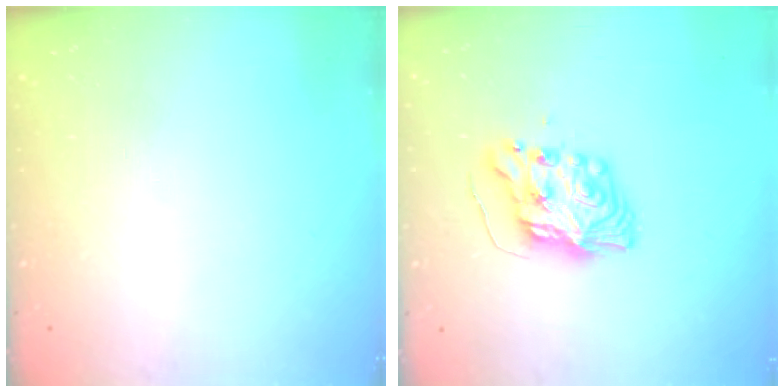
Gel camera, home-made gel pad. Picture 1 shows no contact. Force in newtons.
{"total": 9.1, "press": 9.0, "slide": 0.6}